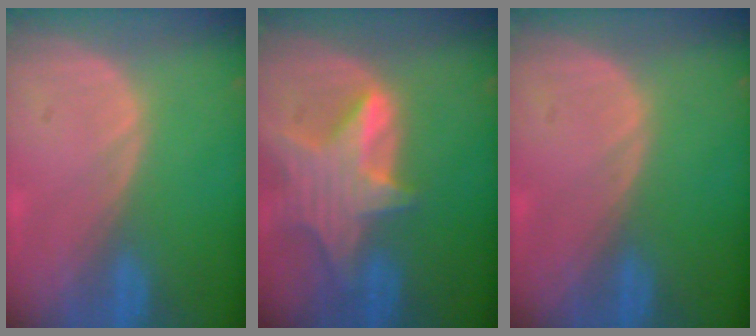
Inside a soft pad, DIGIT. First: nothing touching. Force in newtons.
{"total": 8.4, "press": 7.5, "slide": 3.9}
{"total": 0.0}